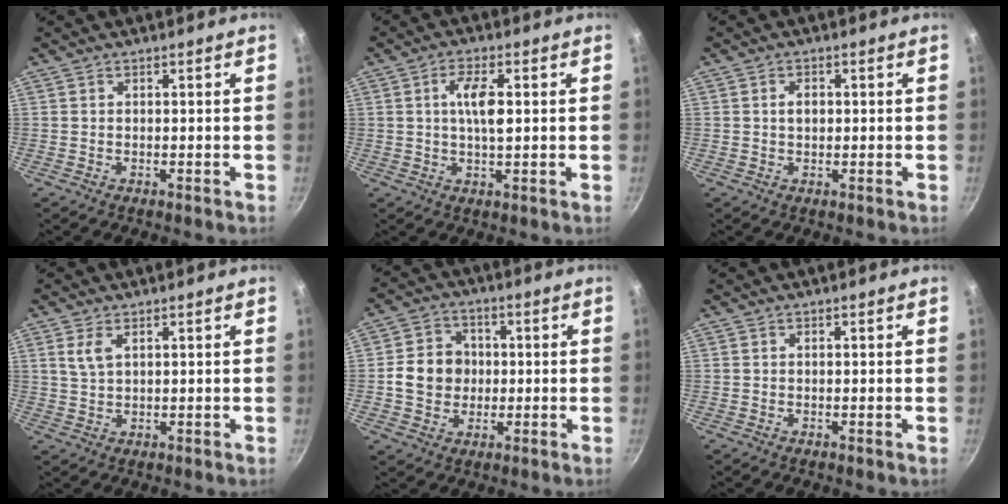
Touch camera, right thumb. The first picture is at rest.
{"total": 6.1, "force": [1.0, 2.1, 5.6], "torque": [-0.105, 0.005, 0.016]}
{"total": 2.2, "force": [0.2, 1.6, 1.6], "torque": [-0.017, 0.003, 0.004]}
{"total": 3.5, "force": [1.5, 1.7, 2.6], "torque": [-0.051, -0.006, 0.031]}
{"total": 9.0, "force": [-0.1, 7.9, 4.3], "torque": [-0.047, 0.015, -0.010]}
{"total": 0.0}